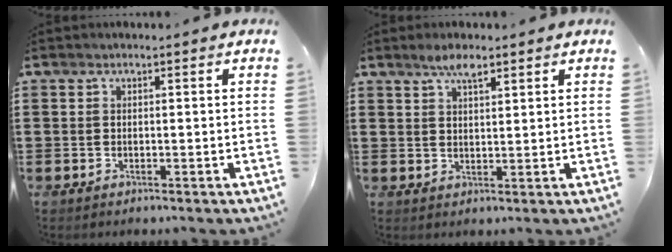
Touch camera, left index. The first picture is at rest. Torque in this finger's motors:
{"motor_torque": [0.28, 0.22, 0.07, 0.01]}